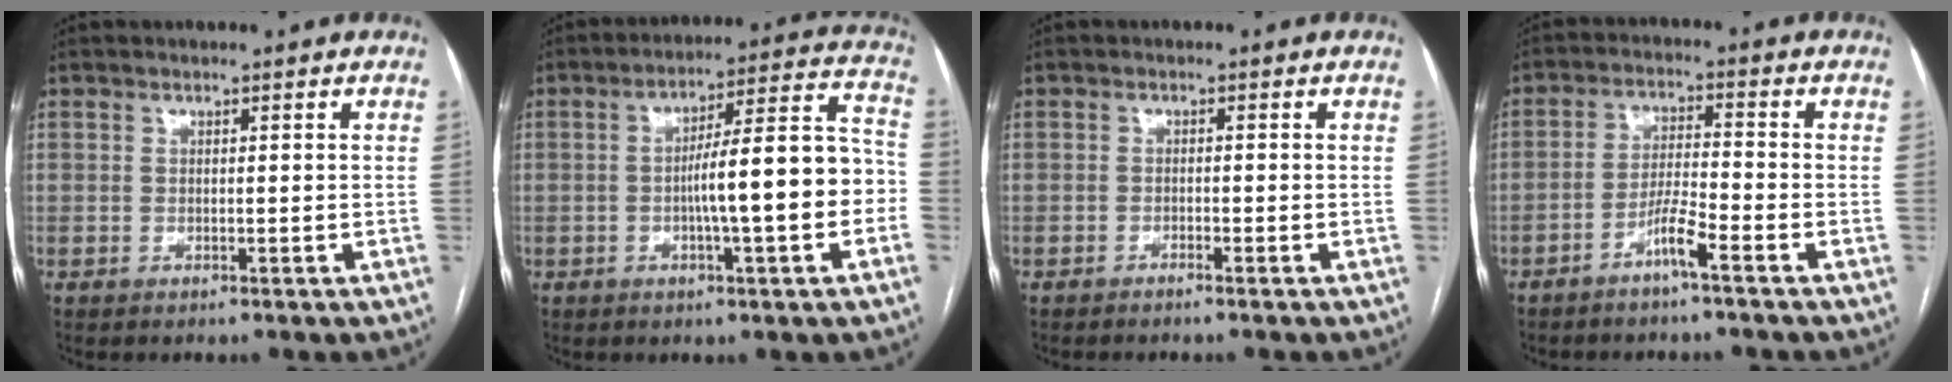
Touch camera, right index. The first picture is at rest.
{"total": 13.7, "force": [-2.7, 1.4, 13.4], "torque": [-0.197, 0.032, -0.040]}
{"total": 1.1, "force": [-0.9, -0.1, 0.6], "torque": [-0.013, 0.001, -0.015]}
{"total": 4.9, "force": [-3.2, -0.1, 3.7], "torque": [-0.072, 0.002, -0.064]}